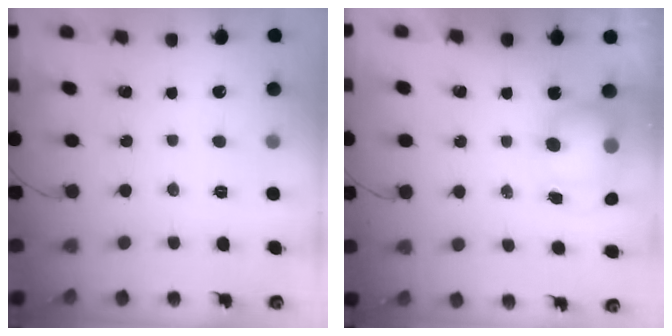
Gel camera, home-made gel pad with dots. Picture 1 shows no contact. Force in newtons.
{"total": 9.1, "press": 8.7, "slide": 2.6}